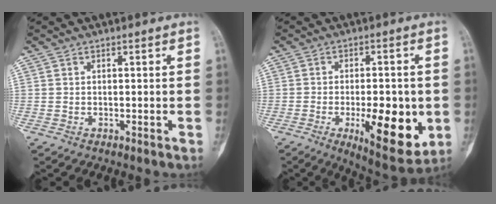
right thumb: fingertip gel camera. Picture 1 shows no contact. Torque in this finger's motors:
{"motor_torque": [-0.20, 1.02, 1.03, -0.54, 0.10]}